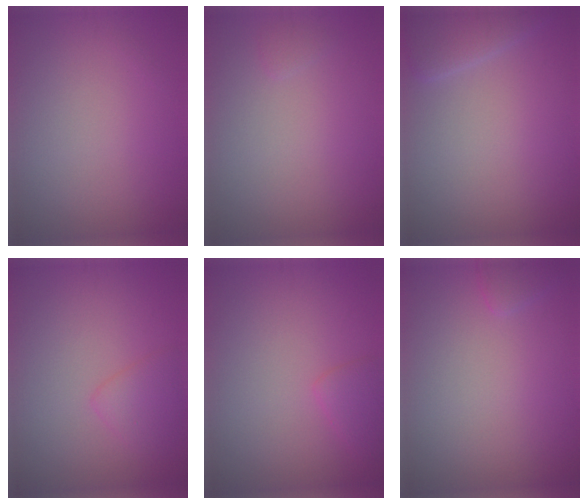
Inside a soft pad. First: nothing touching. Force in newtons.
{"total": 0.5, "press": 0.5, "slide": 0.1}
{"total": 2.4, "press": 2.4, "slide": 0.0}
{"total": 2.0, "press": 2.0, "slide": 0.2}
{"total": 1.6, "press": 1.6, "slide": 0.1}
{"total": 0.9, "press": 0.9, "slide": 0.1}